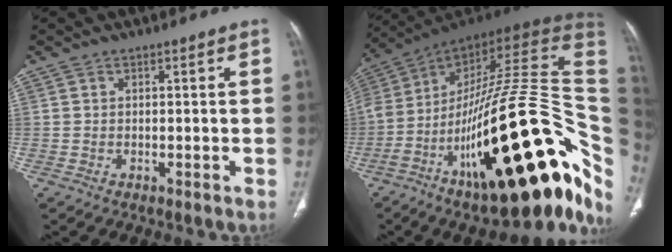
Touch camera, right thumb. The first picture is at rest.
{"total": 40.7, "force": [-11.4, 13.8, 36.6], "torque": [-0.469, 0.084, -0.179]}